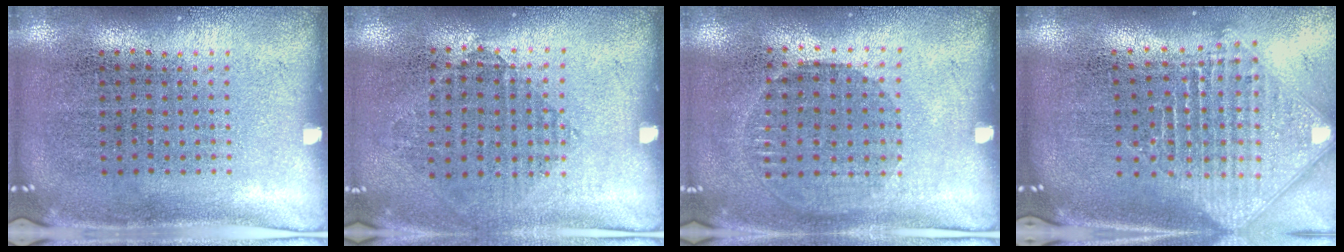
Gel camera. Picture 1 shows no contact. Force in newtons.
{"total": 0.9, "press": 0.8, "slide": 0.3}
{"total": 0.8, "press": 0.8, "slide": 0.4}
{"total": 2.5, "press": 1.9, "slide": 1.6}